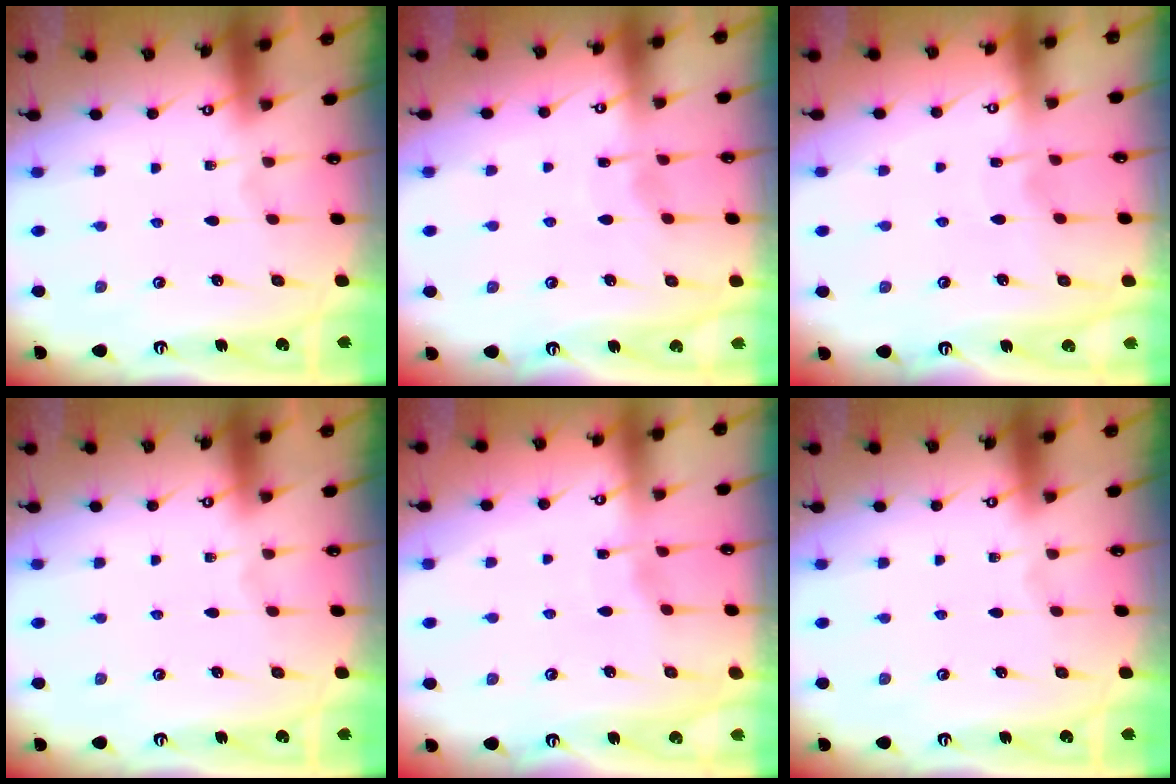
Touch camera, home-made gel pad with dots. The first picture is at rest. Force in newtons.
{"total": 5.3, "press": 5.3, "slide": 0.5}
{"total": 3.6, "press": 3.6, "slide": 0.3}
{"total": 0.0}
{"total": 2.0, "press": 2.0, "slide": 0.3}
{"total": 0.0}